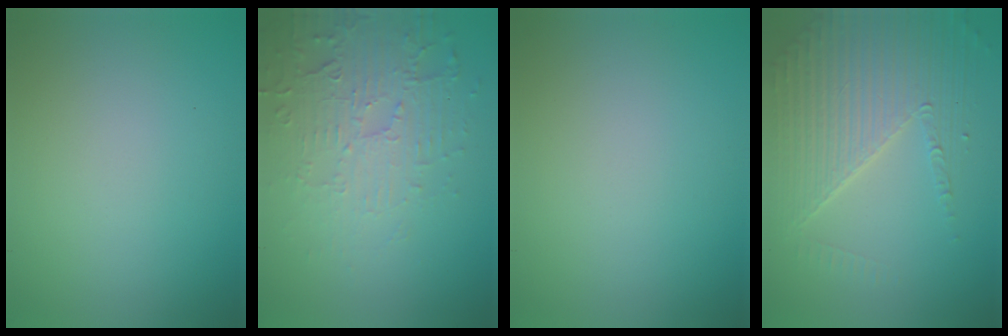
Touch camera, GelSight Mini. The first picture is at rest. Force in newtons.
{"total": 5.2, "press": 3.4, "slide": 4.0}
{"total": 0.0}
{"total": 5.8, "press": 4.5, "slide": 3.7}